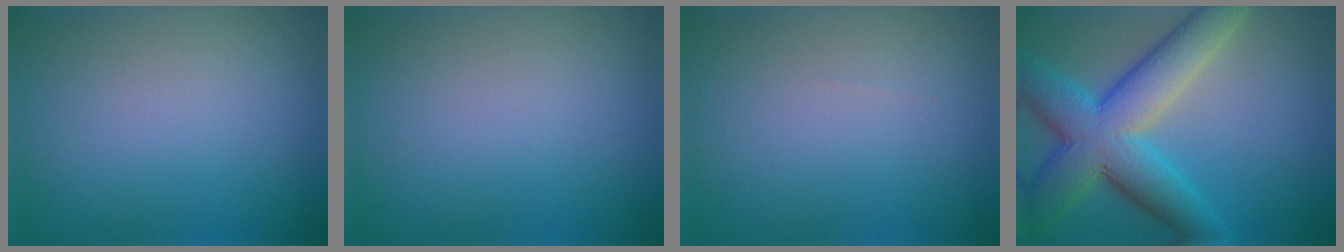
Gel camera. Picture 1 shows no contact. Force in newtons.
{"total": 0.0}
{"total": 0.0}
{"total": 9.8, "press": 9.7, "slide": 0.6}